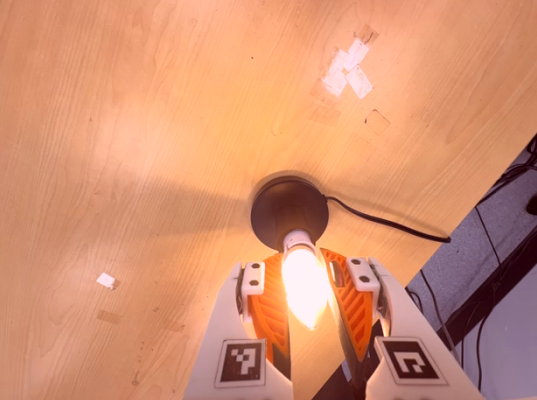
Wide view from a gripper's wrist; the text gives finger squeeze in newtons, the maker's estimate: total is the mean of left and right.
{"total": 13.8, "left": 13.4, "right": 14.2}